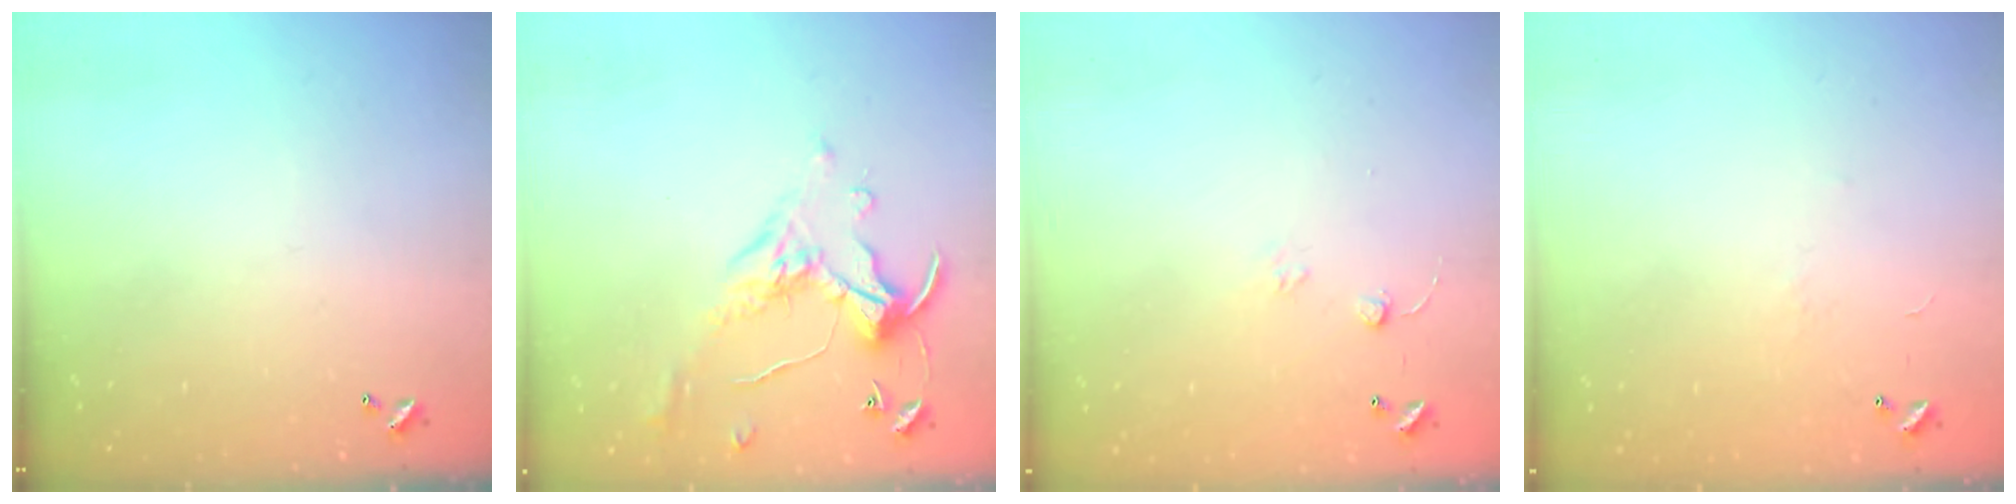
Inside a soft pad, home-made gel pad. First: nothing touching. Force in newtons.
{"total": 1.1, "press": 0.6, "slide": 0.9}
{"total": 6.2, "press": 6.2, "slide": 0.6}
{"total": 6.4, "press": 6.3, "slide": 0.9}